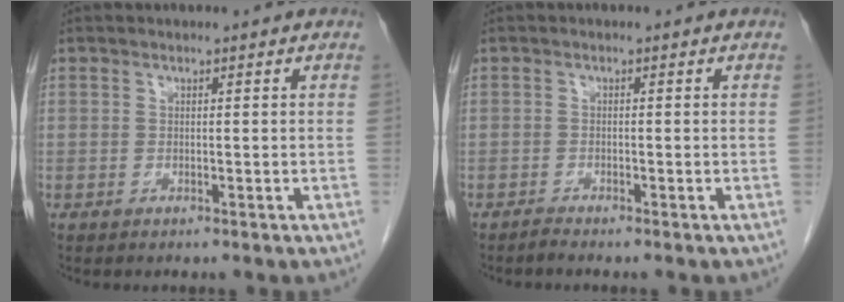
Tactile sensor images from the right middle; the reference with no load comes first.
{"total": 0.8, "force": [-0.7, -0.2, 0.2], "torque": [-0.005, -0.003, -0.015]}